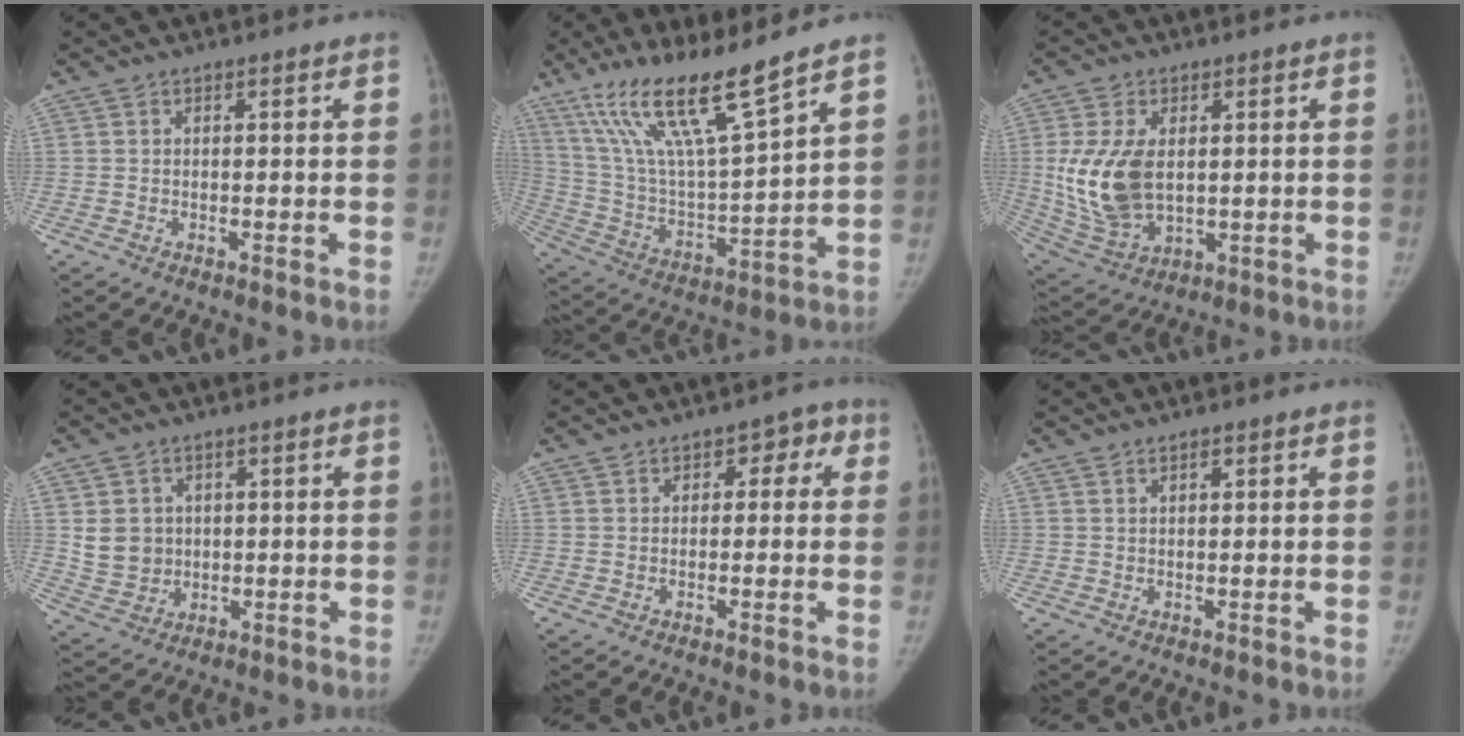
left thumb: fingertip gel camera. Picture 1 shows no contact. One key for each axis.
{"total": 18.4, "fx": 12.9, "fy": 2.4, "fz": 12.9, "tx": -0.227, "ty": -0.065, "tz": 0.251}
{"total": 13.9, "fx": 1.0, "fy": 8.5, "fz": 10.9, "tx": -0.211, "ty": -0.012, "tz": 0.037}
{"total": 6.3, "fx": 1.1, "fy": 5.7, "fz": 2.5, "tx": -0.021, "ty": -0.007, "tz": 0.033}
{"total": 3.7, "fx": 0.9, "fy": 2.8, "fz": 2.2, "tx": 0.004, "ty": 0.010, "tz": 0.003}
{"total": 1.1, "fx": 0.7, "fy": 0.5, "fz": 0.7, "tx": -0.007, "ty": -0.002, "tz": 0.010}